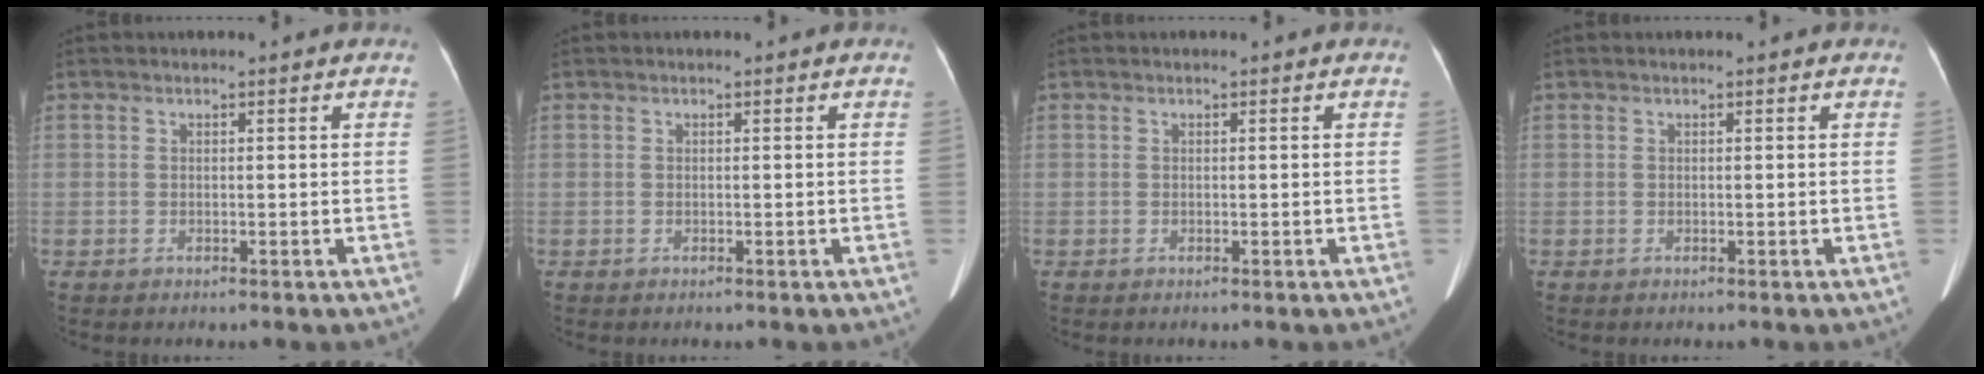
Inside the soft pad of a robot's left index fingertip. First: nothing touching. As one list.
[{"total": 0.0}, {"total": 0.0}, {"total": 0.0}]